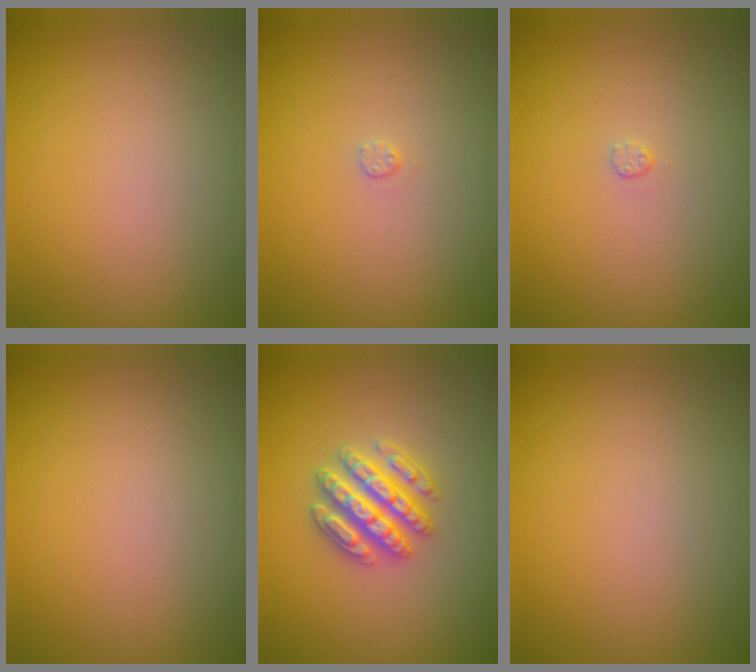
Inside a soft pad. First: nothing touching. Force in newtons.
{"total": 0.5, "press": 0.5, "slide": 0.2}
{"total": 0.5, "press": 0.5, "slide": 0.2}
{"total": 0.0}
{"total": 4.8, "press": 4.7, "slide": 0.8}
{"total": 0.0}